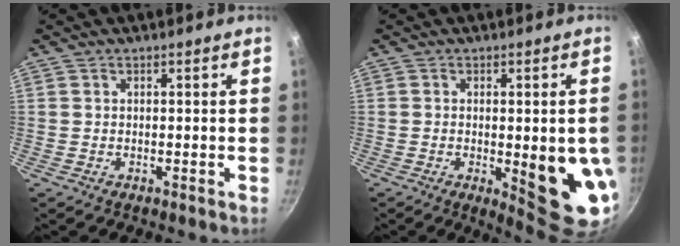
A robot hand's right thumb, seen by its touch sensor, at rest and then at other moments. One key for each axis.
{"total": 13.1, "fx": -2.3, "fy": 3.6, "fz": 12.4, "tx": -0.136, "ty": -0.006, "tz": -0.018}